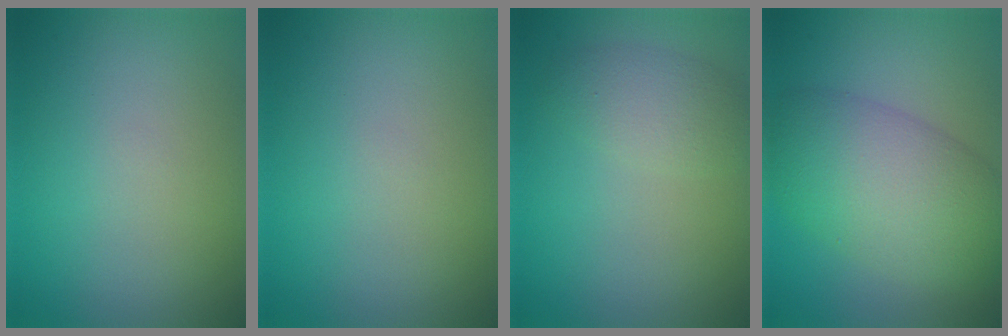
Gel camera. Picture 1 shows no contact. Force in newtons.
{"total": 0.0}
{"total": 2.6, "press": 2.6, "slide": 0.1}
{"total": 8.4, "press": 8.4, "slide": 0.3}